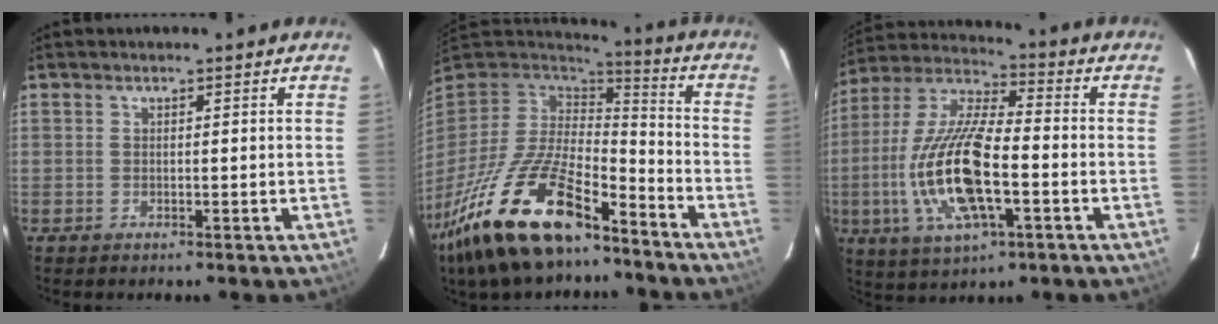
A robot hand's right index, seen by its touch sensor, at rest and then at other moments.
{"total": 24.6, "force": [-16.5, 9.2, 15.8], "torque": [-0.322, -0.040, -0.287]}
{"total": 18.6, "force": [-4.2, 6.2, 17.0], "torque": [-0.350, -0.008, -0.083]}